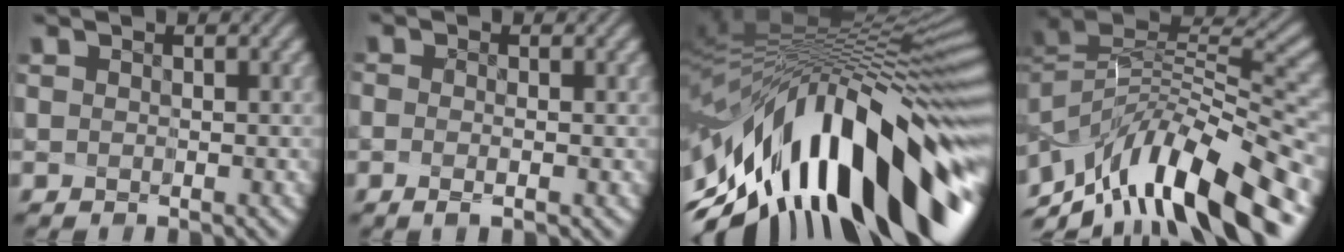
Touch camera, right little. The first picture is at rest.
{"total": 1.4, "force": [-1.0, -0.3, 0.9], "torque": [-0.003, -0.017, -0.006]}
{"total": 15.6, "force": [-5.8, 5.6, 13.4], "torque": [-0.196, -0.017, -0.076]}
{"total": 12.0, "force": [-8.9, 2.8, 7.5], "torque": [-0.135, 0.014, -0.144]}